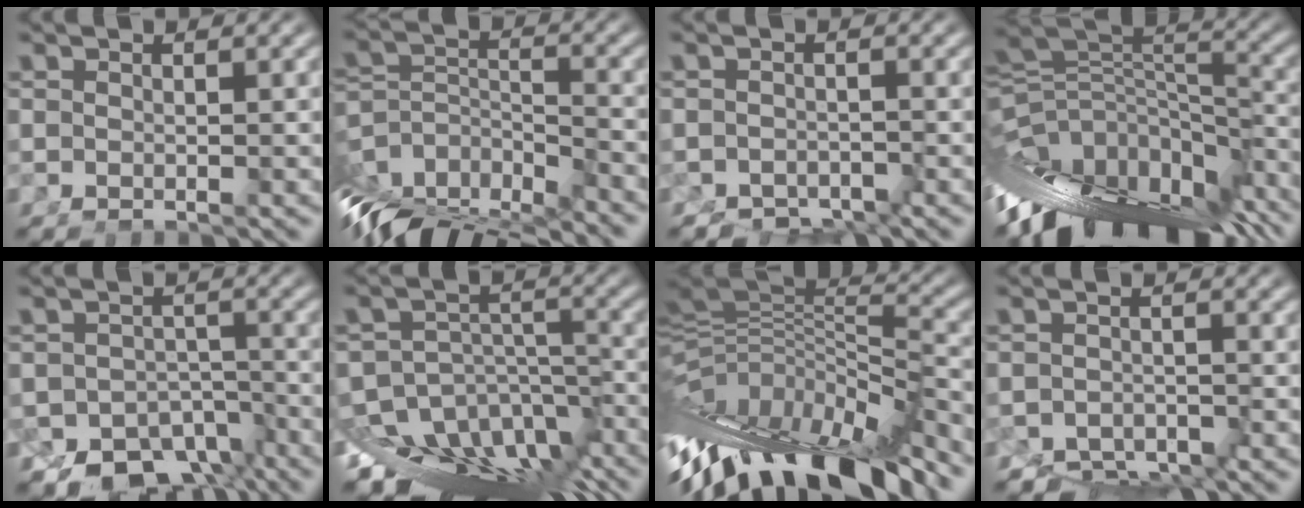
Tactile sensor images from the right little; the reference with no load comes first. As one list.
[{"total": 9.5, "force": [-5.6, 5.5, 5.3], "torque": [-0.111, -0.066, -0.066]}, {"total": 3.3, "force": [-3.0, 1.5, 0.2], "torque": [-0.001, -0.019, -0.045]}, {"total": 21.2, "force": [-8.4, 12.9, 14.6], "torque": [-0.236, -0.065, -0.107]}, {"total": 11.0, "force": [-7.1, 7.4, 4.0], "torque": [-0.058, -0.045, -0.101]}, {"total": 18.6, "force": [-9.3, 12.9, 9.7], "torque": [-0.162, -0.057, -0.134]}, {"total": 17.5, "force": [-5.3, 10.0, 13.4], "torque": [-0.241, -0.052, -0.063]}, {"total": 5.5, "force": [-4.2, 3.4, 1.2], "torque": [-0.019, -0.028, -0.066]}]